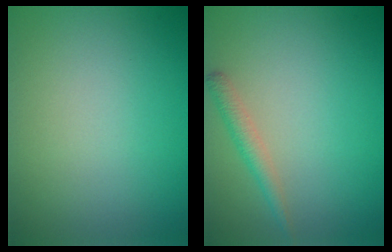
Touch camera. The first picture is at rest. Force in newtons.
{"total": 1.7, "press": 1.7, "slide": 0.1}